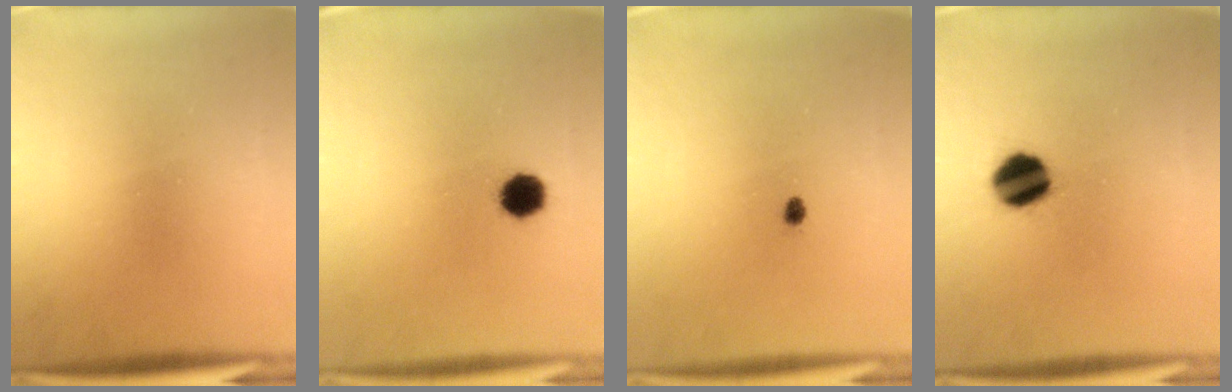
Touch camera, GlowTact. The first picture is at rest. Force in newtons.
{"total": 5.4}
{"total": 1.0}
{"total": 8.9}